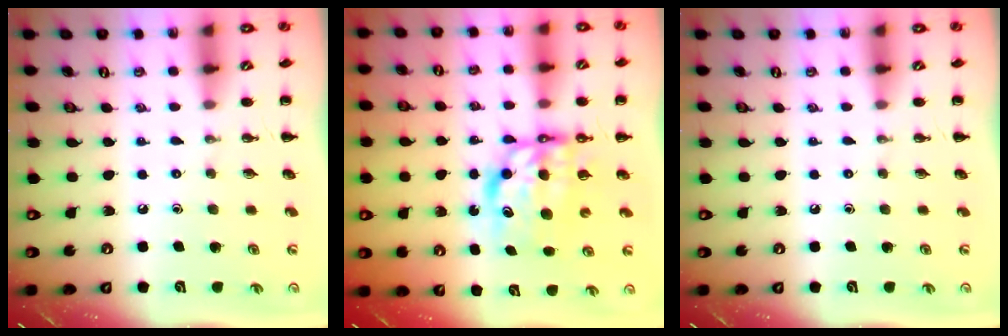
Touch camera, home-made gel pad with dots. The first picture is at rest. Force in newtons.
{"total": 8.3, "press": 8.1, "slide": 2.0}
{"total": 0.0}